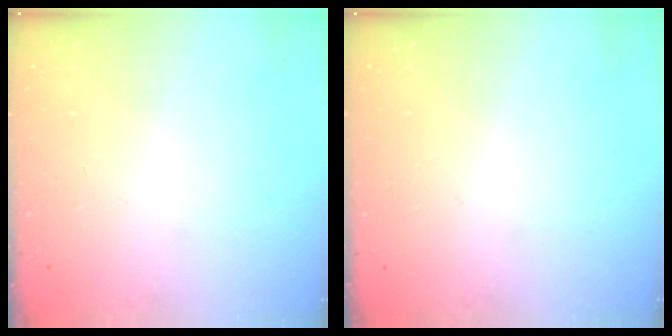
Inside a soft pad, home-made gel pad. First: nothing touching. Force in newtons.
{"total": 0.0}